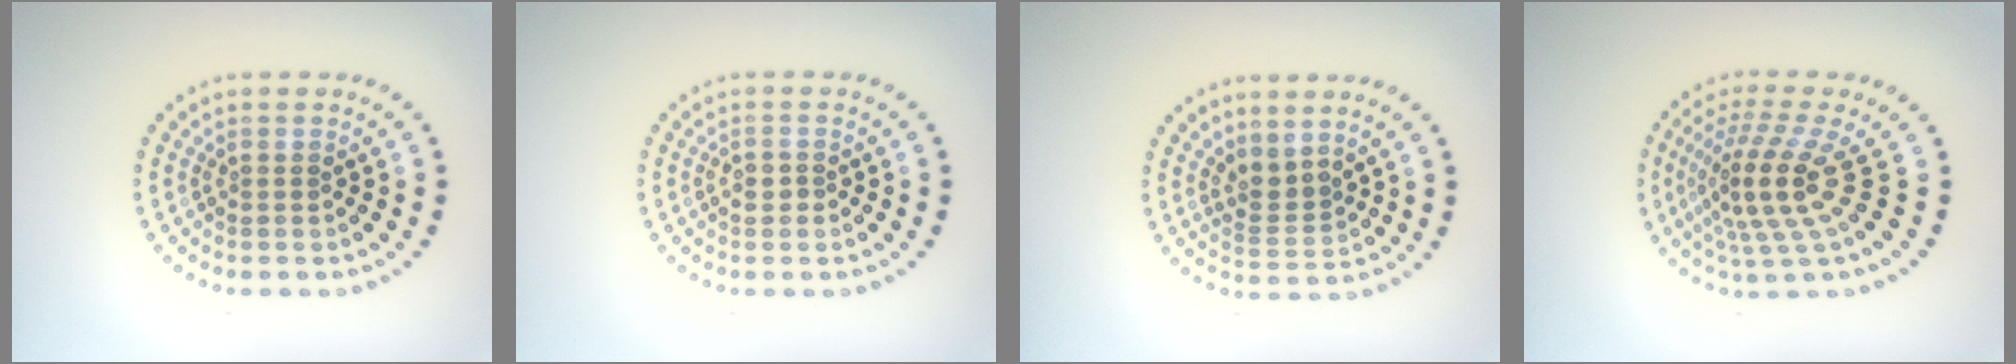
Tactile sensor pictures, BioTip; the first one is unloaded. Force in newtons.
{"total": 0.8, "press": 0.8, "slide": 0.2}
{"total": 2.3, "press": 1.5, "slide": 1.7}
{"total": 5.0, "press": 3.6, "slide": 3.6}